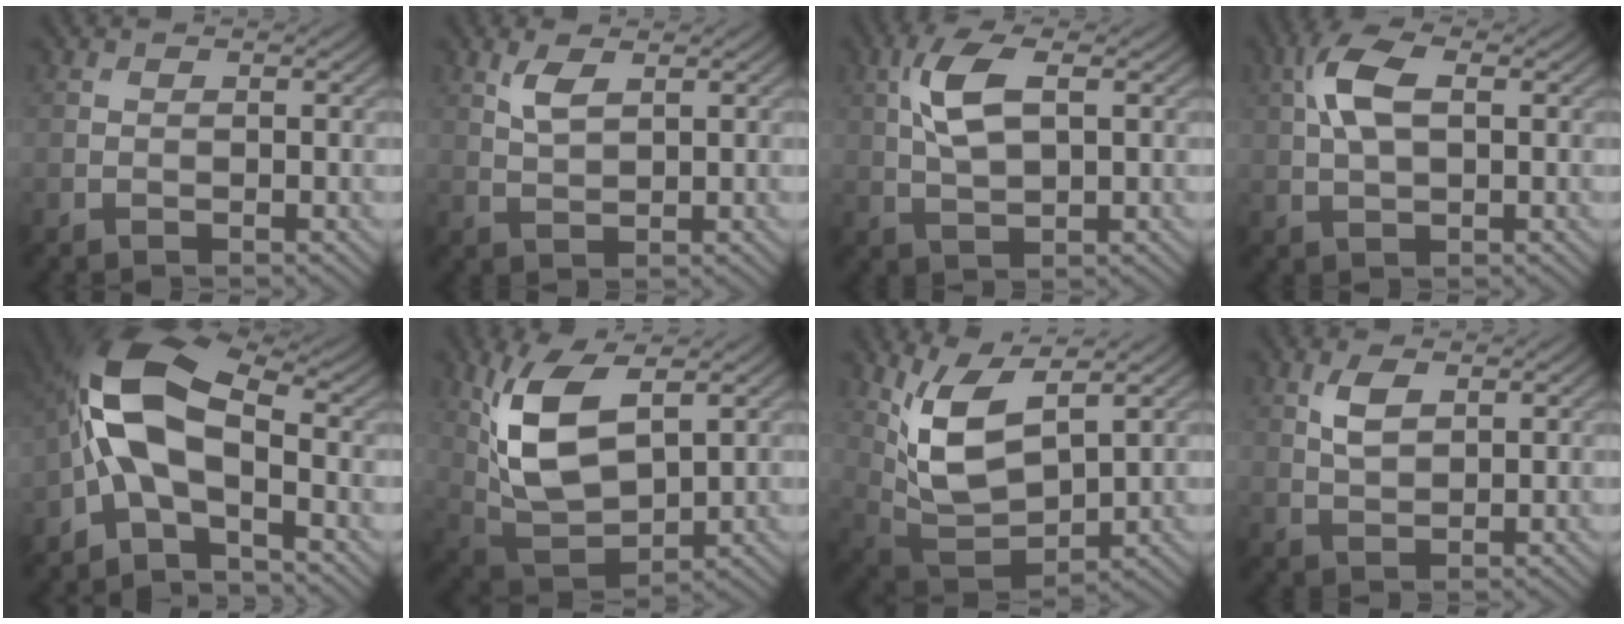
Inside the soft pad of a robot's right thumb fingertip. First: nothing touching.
{"total": 2.8, "force": [1.5, 1.0, 2.1], "torque": [-0.051, 0.000, 0.033]}
{"total": 6.3, "force": [1.7, 2.6, 5.5], "torque": [-0.126, 0.008, 0.034]}
{"total": 6.3, "force": [1.5, 3.0, 5.3], "torque": [-0.122, 0.013, 0.026]}
{"total": 10.6, "force": [-1.3, 4.8, 9.3], "torque": [-0.197, 0.023, -0.048]}
{"total": 11.5, "force": [3.8, 5.6, 9.3], "torque": [-0.215, 0.001, 0.078]}
{"total": 10.2, "force": [4.3, 4.5, 8.0], "torque": [-0.189, -0.003, 0.091]}
{"total": 3.3, "force": [1.4, 1.7, 2.5], "torque": [-0.057, 0.002, 0.031]}